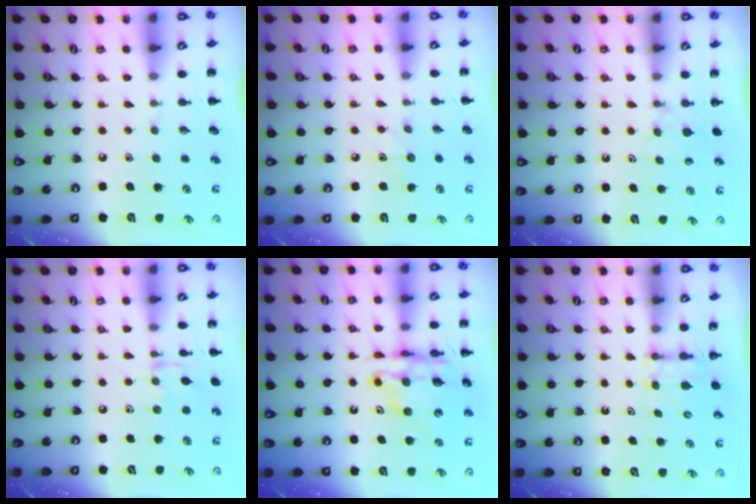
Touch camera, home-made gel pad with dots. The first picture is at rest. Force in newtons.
{"total": 4.4, "press": 4.1, "slide": 1.6}
{"total": 3.6, "press": 3.4, "slide": 1.2}
{"total": 6.8, "press": 6.6, "slide": 1.3}
{"total": 13.2, "press": 12.6, "slide": 3.8}
{"total": 2.7, "press": 2.5, "slide": 1.1}